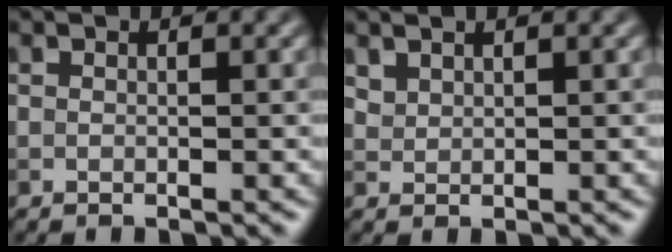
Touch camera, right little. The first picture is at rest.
{"total": 1.1, "force": [1.0, 0.4, 0.2], "torque": [-0.010, 0.000, 0.027]}